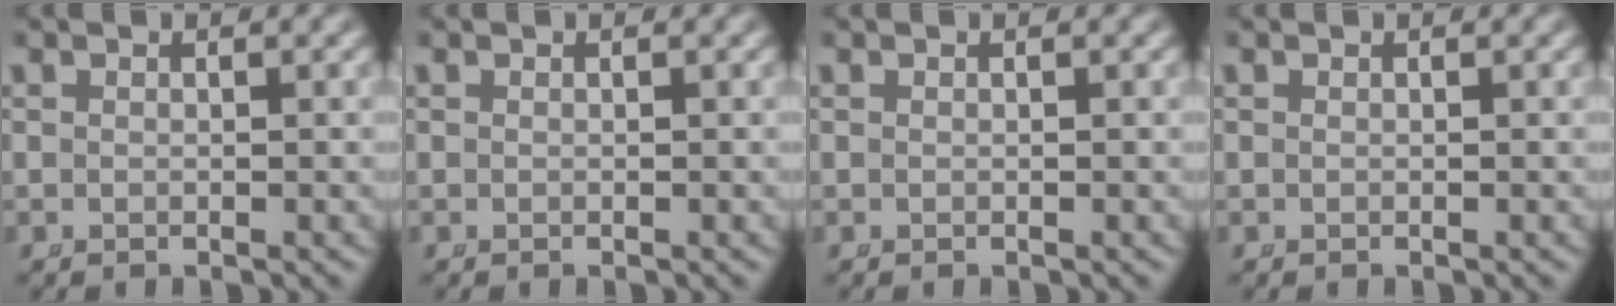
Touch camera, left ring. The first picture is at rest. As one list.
[{"total": 0.0}, {"total": 0.0}, {"total": 0.0}]